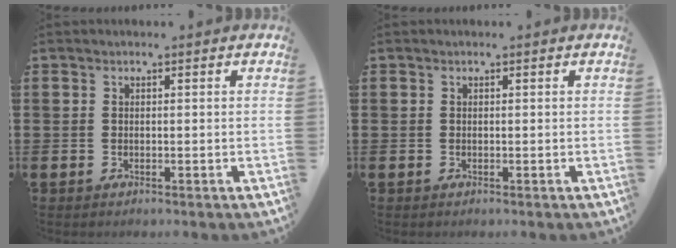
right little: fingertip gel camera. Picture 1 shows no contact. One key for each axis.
{"total": 0.0}